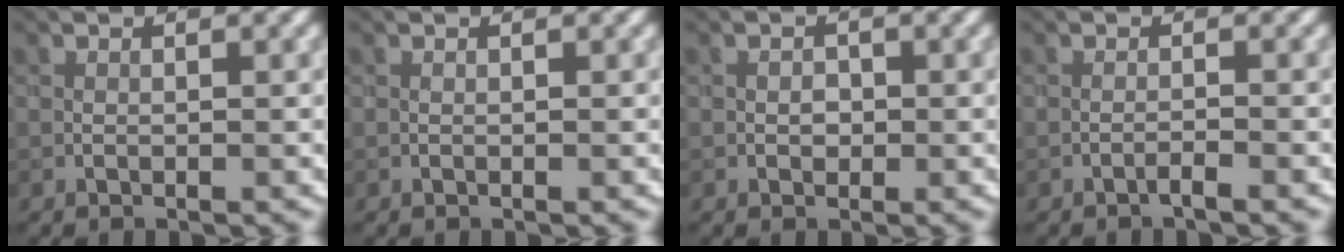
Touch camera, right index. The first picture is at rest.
{"total": 0.0}
{"total": 0.9, "force": [-0.1, 0.7, 0.5], "torque": [-0.005, -0.002, -0.004]}
{"total": 0.9, "force": [-0.7, 0.0, 0.6], "torque": [-0.009, 0.005, -0.016]}